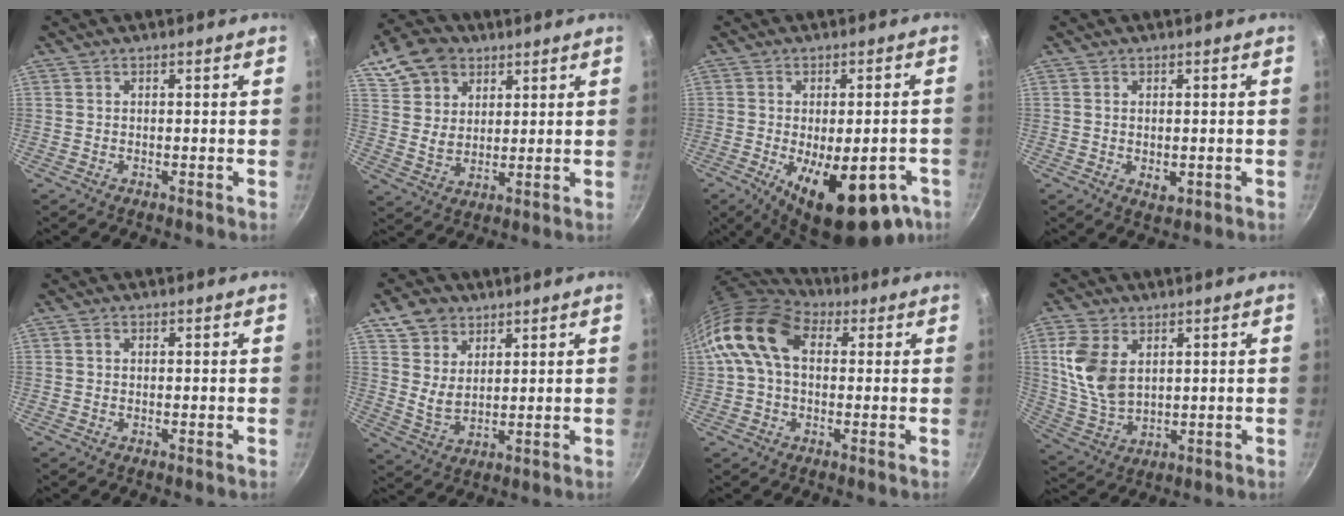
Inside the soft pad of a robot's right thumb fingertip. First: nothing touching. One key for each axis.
{"total": 12.2, "fx": 6.3, "fy": 8.9, "fz": 5.4, "tx": -0.082, "ty": -0.010, "tz": 0.114}
{"total": 19.1, "fx": -7.8, "fy": 8.2, "fz": 15.3, "tx": -0.176, "ty": 0.001, "tz": -0.095}
{"total": 2.8, "fx": -0.3, "fy": 1.7, "fz": 2.2, "tx": -0.033, "ty": -0.008, "tz": -0.002}
{"total": 0.9, "fx": 0.2, "fy": 0.7, "fz": 0.5, "tx": -0.007, "ty": 0.005, "tz": 0.003}
{"total": 8.2, "fx": 4.8, "fy": 5.7, "fz": 3.5, "tx": -0.042, "ty": -0.023, "tz": 0.090}
{"total": 13.7, "fx": 2.8, "fy": 9.2, "fz": 9.8, "tx": -0.163, "ty": 0.020, "tz": 0.032}
{"total": 11.4, "fx": 3.3, "fy": 7.4, "fz": 8.1, "tx": -0.154, "ty": -0.017, "tz": 0.075}